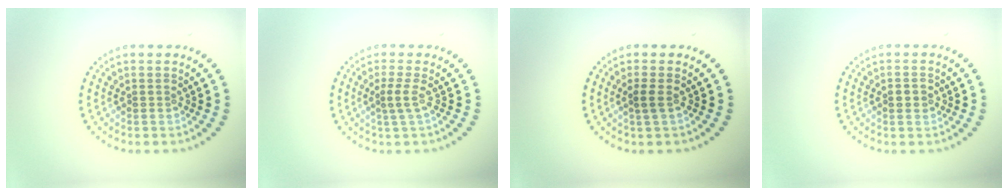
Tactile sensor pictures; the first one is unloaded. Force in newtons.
{"total": 1.4, "press": 0.9, "slide": 1.0}
{"total": 1.2, "press": 0.8, "slide": 0.8}
{"total": 1.2, "press": 1.2, "slide": 0.1}